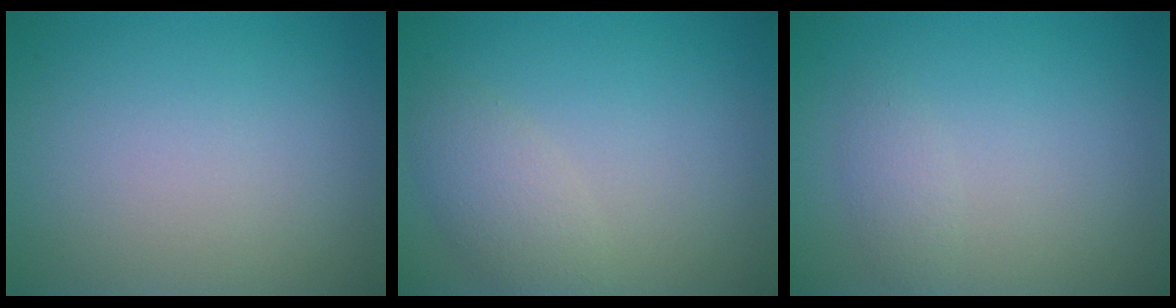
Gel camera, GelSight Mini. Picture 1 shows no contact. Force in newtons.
{"total": 2.6, "press": 2.6, "slide": 0.1}
{"total": 1.2, "press": 1.2, "slide": 0.0}